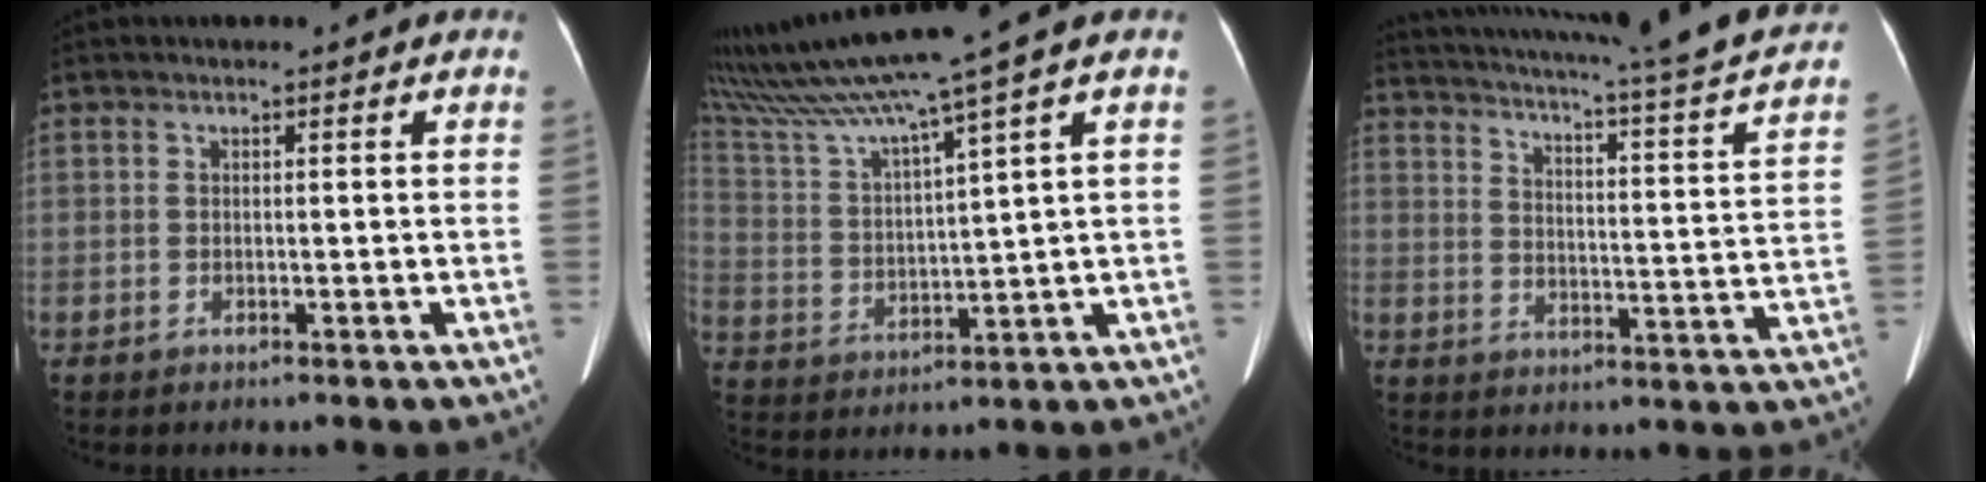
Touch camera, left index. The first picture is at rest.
{"total": 15.0, "force": [11.8, -2.3, 9.0], "torque": [-0.169, 0.003, 0.214]}
{"total": 25.6, "force": [21.3, 1.4, 14.2], "torque": [-0.219, -0.041, 0.264]}